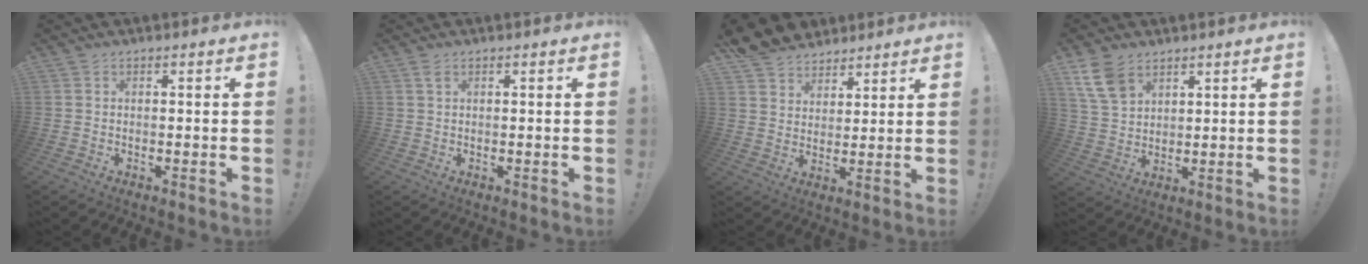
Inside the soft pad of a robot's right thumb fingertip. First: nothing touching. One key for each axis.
{"total": 1.4, "fx": 0.8, "fy": 0.6, "fz": 1.0, "tx": -0.015, "ty": -0.001, "tz": 0.014}
{"total": 8.1, "fx": 6.4, "fy": 4.9, "fz": 0.6, "tx": -0.023, "ty": -0.050, "tz": 0.130}
{"total": 9.7, "fx": 6.0, "fy": 5.9, "fz": 4.8, "tx": -0.093, "ty": -0.024, "tz": 0.119}